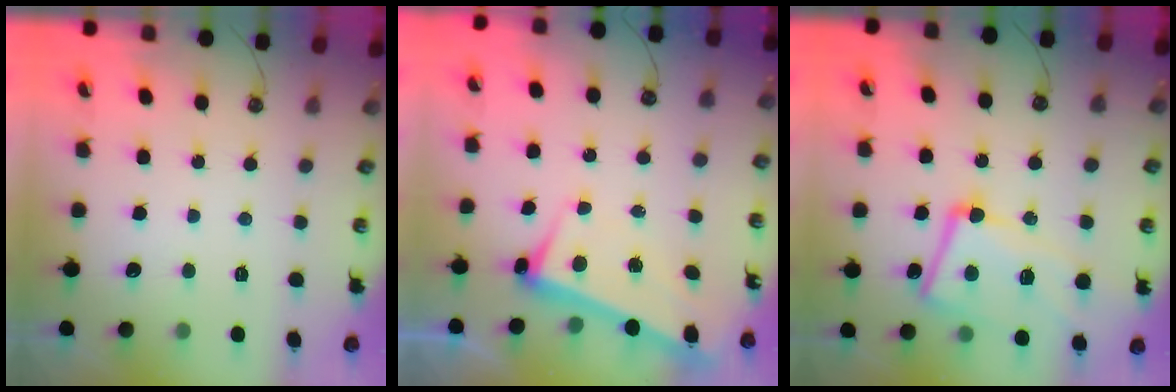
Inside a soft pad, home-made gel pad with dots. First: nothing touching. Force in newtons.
{"total": 2.2, "press": 2.0, "slide": 1.0}
{"total": 11.5, "press": 11.3, "slide": 2.2}